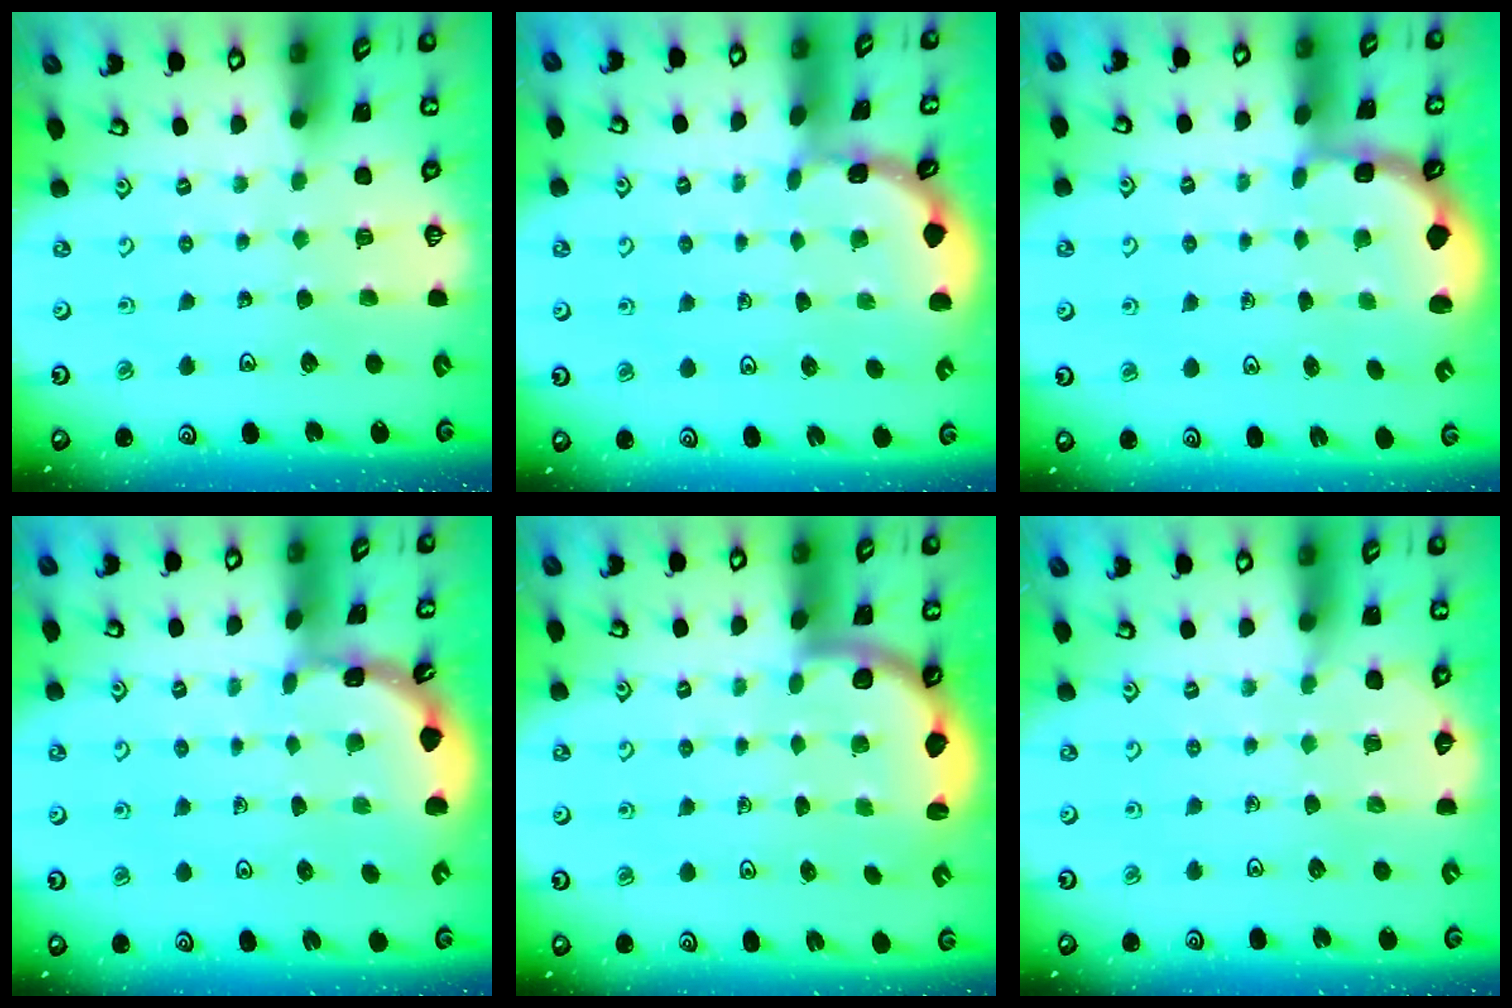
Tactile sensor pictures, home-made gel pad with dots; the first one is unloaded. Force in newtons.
{"total": 1.3, "press": 1.3, "slide": 0.1}
{"total": 2.5, "press": 2.2, "slide": 1.2}
{"total": 1.7, "press": 1.7, "slide": 0.1}
{"total": 2.6, "press": 2.5, "slide": 0.6}
{"total": 5.2, "press": 5.1, "slide": 1.1}